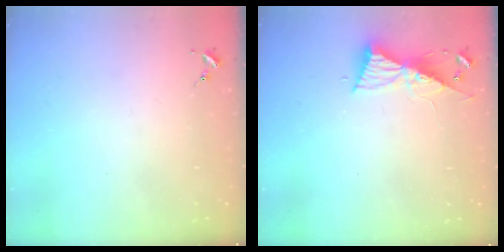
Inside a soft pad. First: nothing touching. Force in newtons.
{"total": 8.7, "press": 8.6, "slide": 0.8}